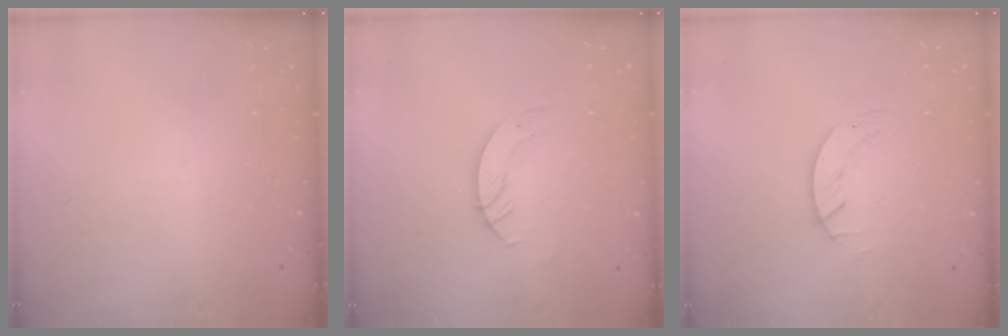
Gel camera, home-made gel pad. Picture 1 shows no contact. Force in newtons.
{"total": 3.3, "press": 3.3, "slide": 0.2}
{"total": 2.0, "press": 2.0, "slide": 0.2}